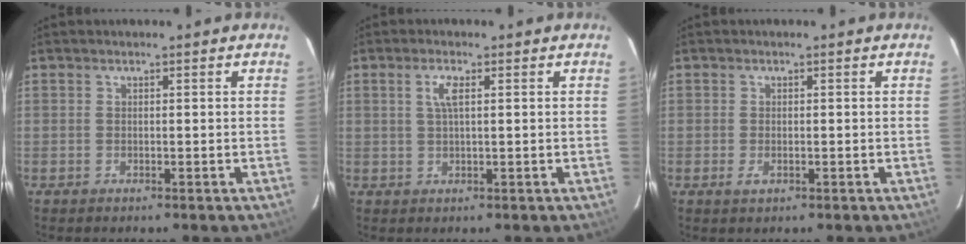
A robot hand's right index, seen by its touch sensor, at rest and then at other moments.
{"total": 2.7, "force": [0.8, 0.5, 2.5], "torque": [-0.052, 0.004, 0.016]}
{"total": 1.6, "force": [-0.5, 0.9, 1.2], "torque": [-0.024, -0.002, -0.007]}